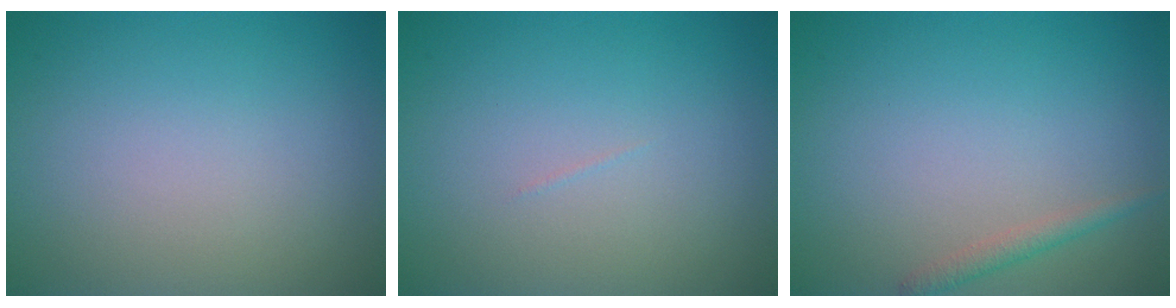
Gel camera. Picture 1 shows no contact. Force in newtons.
{"total": 0.0}
{"total": 1.3, "press": 1.3, "slide": 0.1}